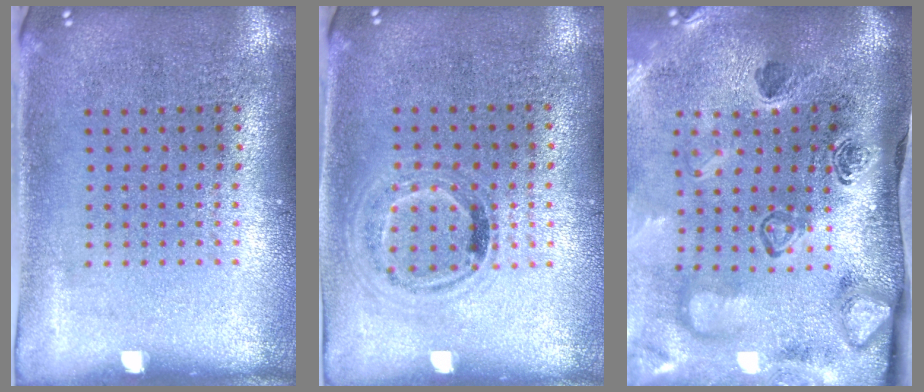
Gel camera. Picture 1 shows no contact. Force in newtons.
{"total": 1.0, "press": 0.9, "slide": 0.3}
{"total": 4.8, "press": 3.2, "slide": 3.6}